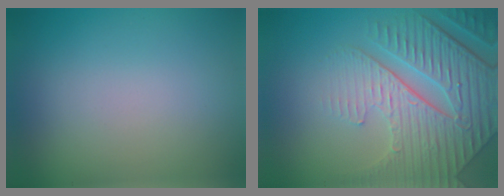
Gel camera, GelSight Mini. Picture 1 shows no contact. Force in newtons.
{"total": 6.9, "press": 5.7, "slide": 3.9}